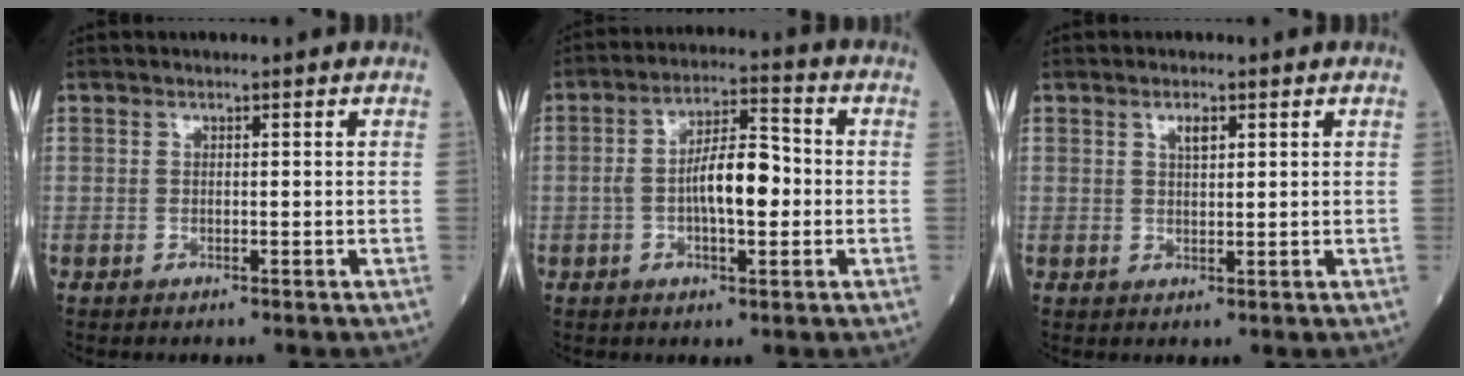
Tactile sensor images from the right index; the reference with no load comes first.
{"total": 8.9, "force": [-0.9, 2.8, 8.4], "torque": [-0.152, 0.018, -0.018]}
{"total": 2.0, "force": [1.1, 0.7, 1.5], "torque": [-0.027, 0.000, 0.019]}